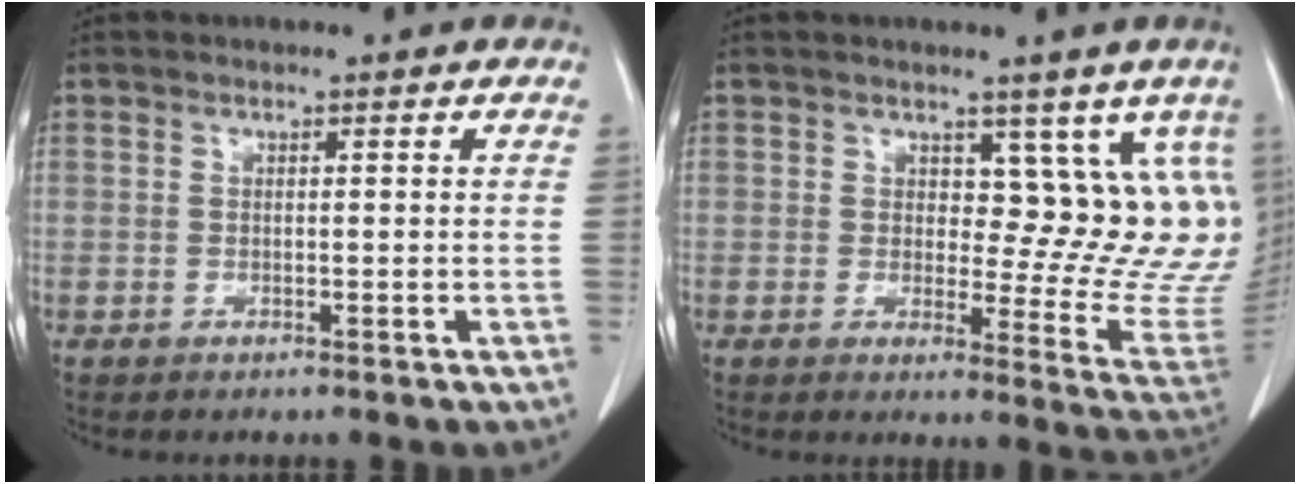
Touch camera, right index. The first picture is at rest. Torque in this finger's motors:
{"motor_torque": [-0.10, -0.01, -0.03, -0.01]}